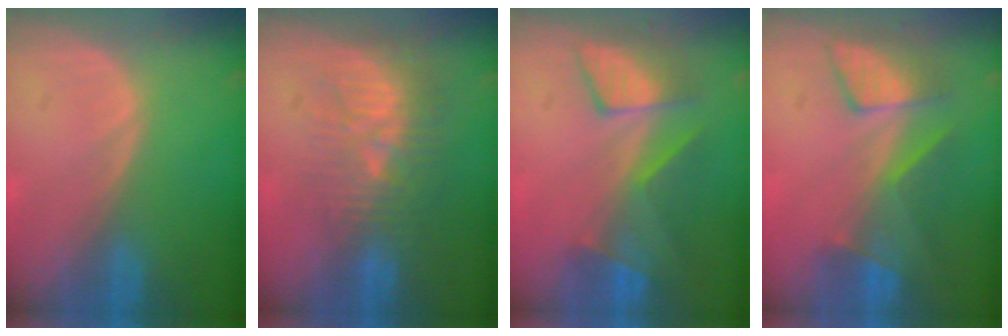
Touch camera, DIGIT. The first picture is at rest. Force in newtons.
{"total": 10.1, "press": 9.0, "slide": 4.8}
{"total": 7.5, "press": 7.3, "slide": 1.5}
{"total": 7.3, "press": 7.0, "slide": 2.2}